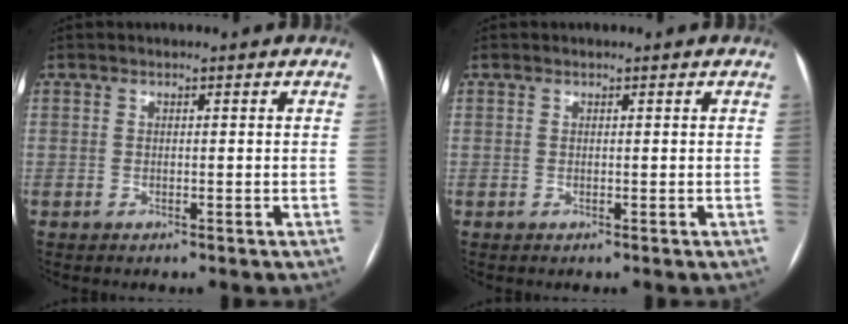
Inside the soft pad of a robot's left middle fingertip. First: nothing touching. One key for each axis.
{"total": 0.0}